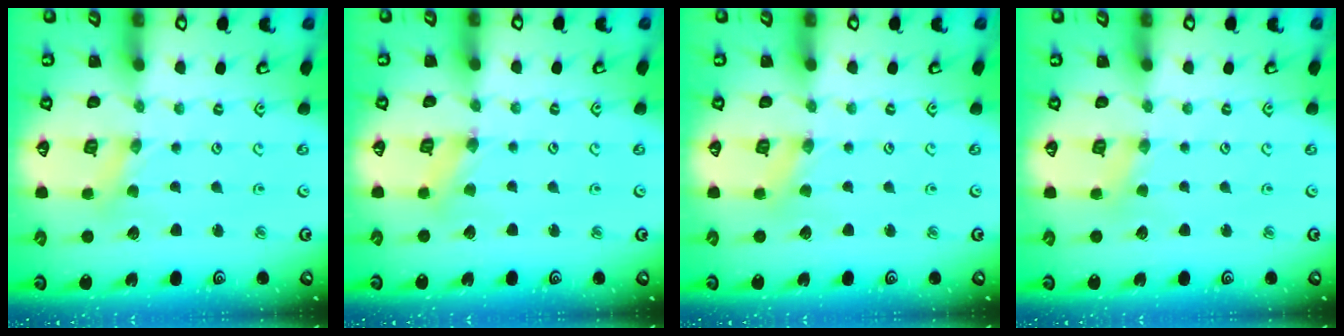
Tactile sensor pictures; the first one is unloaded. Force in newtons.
{"total": 1.4, "press": 1.3, "slide": 0.3}
{"total": 0.7, "press": 0.6, "slide": 0.1}
{"total": 1.8, "press": 1.8, "slide": 0.4}